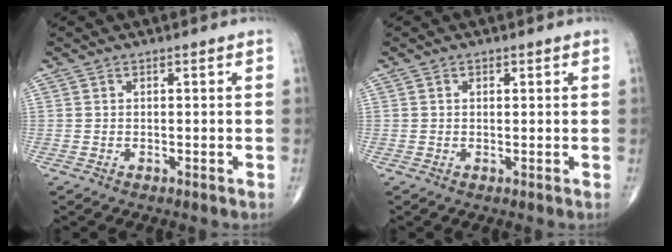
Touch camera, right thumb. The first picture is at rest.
{"total": 0.7, "force": [0.3, 0.5, 0.4], "torque": [-0.005, -0.001, 0.005]}